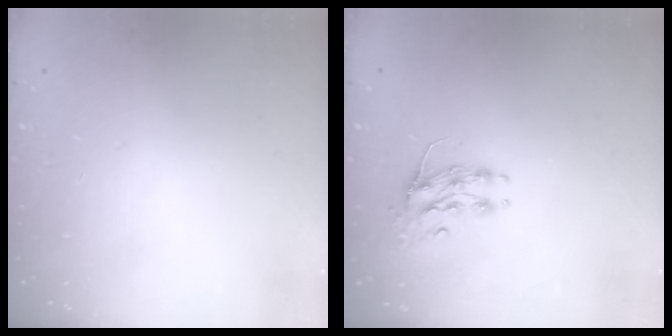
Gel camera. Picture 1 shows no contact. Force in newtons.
{"total": 8.4, "press": 8.3, "slide": 1.0}